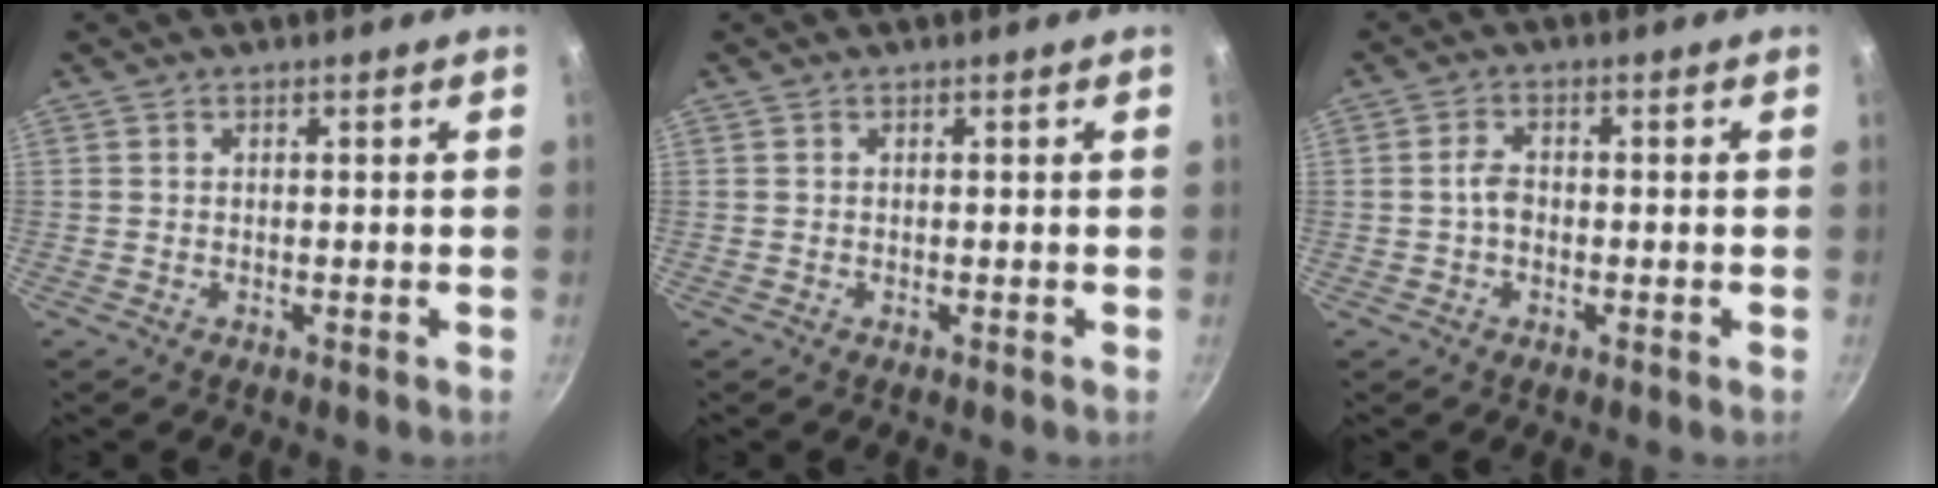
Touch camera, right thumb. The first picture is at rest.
{"total": 0.0}
{"total": 2.9, "force": [-0.3, 2.0, 2.1], "torque": [-0.033, 0.011, -0.009]}